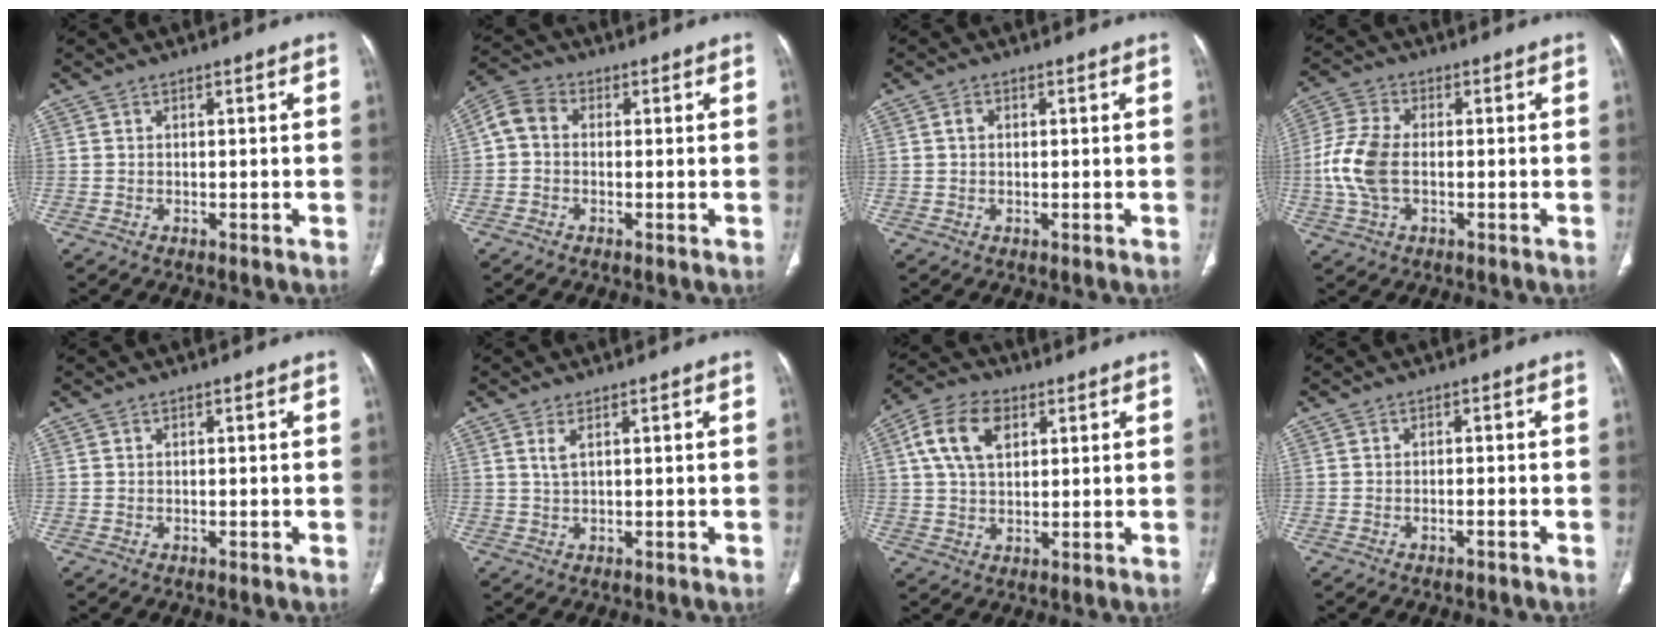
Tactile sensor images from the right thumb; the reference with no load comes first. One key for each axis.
{"total": 5.1, "fx": 0.2, "fy": 4.0, "fz": 3.2, "tx": -0.058, "ty": 0.017, "tz": -0.011}
{"total": 1.6, "fx": 0.3, "fy": 1.2, "fz": 1.0, "tx": -0.013, "ty": 0.005, "tz": 0.006}
{"total": 9.3, "fx": -1.0, "fy": 5.4, "fz": 7.5, "tx": -0.173, "ty": 0.012, "tz": -0.022}
{"total": 0.0}
{"total": 2.0, "fx": 0.9, "fy": 0.5, "fz": 1.7, "tx": -0.045, "ty": -0.003, "tz": 0.025}
{"total": 10.3, "fx": 3.5, "fy": 6.5, "fz": 7.2, "tx": -0.131, "ty": 0.008, "tz": 0.058}
{"total": 1.0, "fx": -0.8, "fy": 0.1, "fz": 0.6, "tx": -0.017, "ty": 0.012, "tz": -0.011}